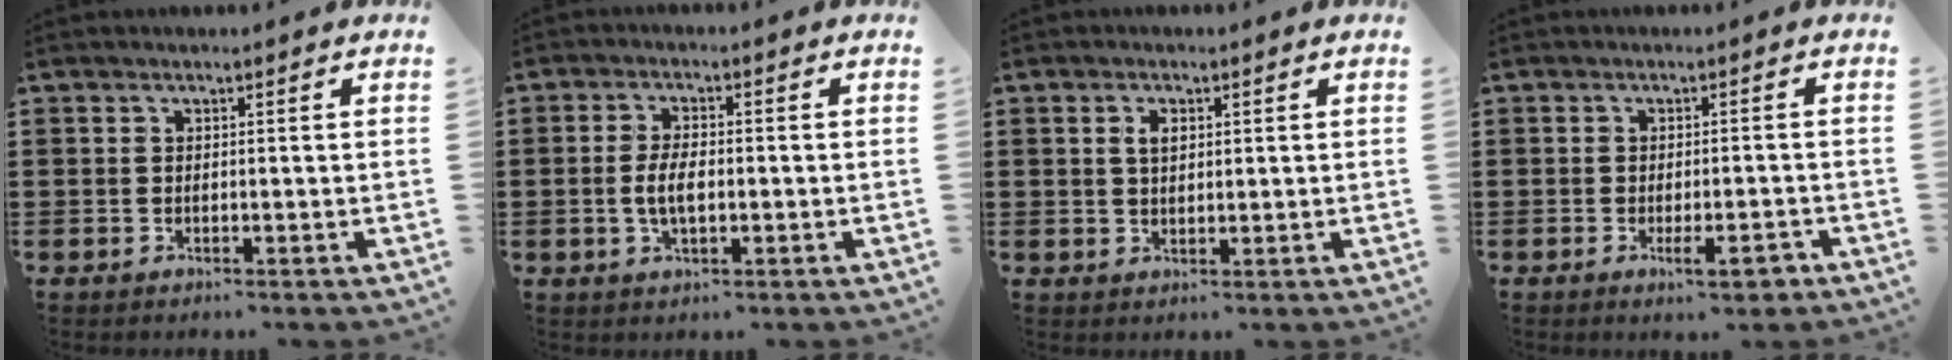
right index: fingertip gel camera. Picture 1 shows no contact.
{"total": 4.4, "force": [-0.6, 1.9, 3.9], "torque": [-0.092, -0.003, -0.018]}
{"total": 2.0, "force": [0.7, 0.9, 1.6], "torque": [-0.034, 0.006, 0.012]}
{"total": 3.2, "force": [-1.6, 0.8, 2.6], "torque": [-0.040, 0.002, -0.027]}